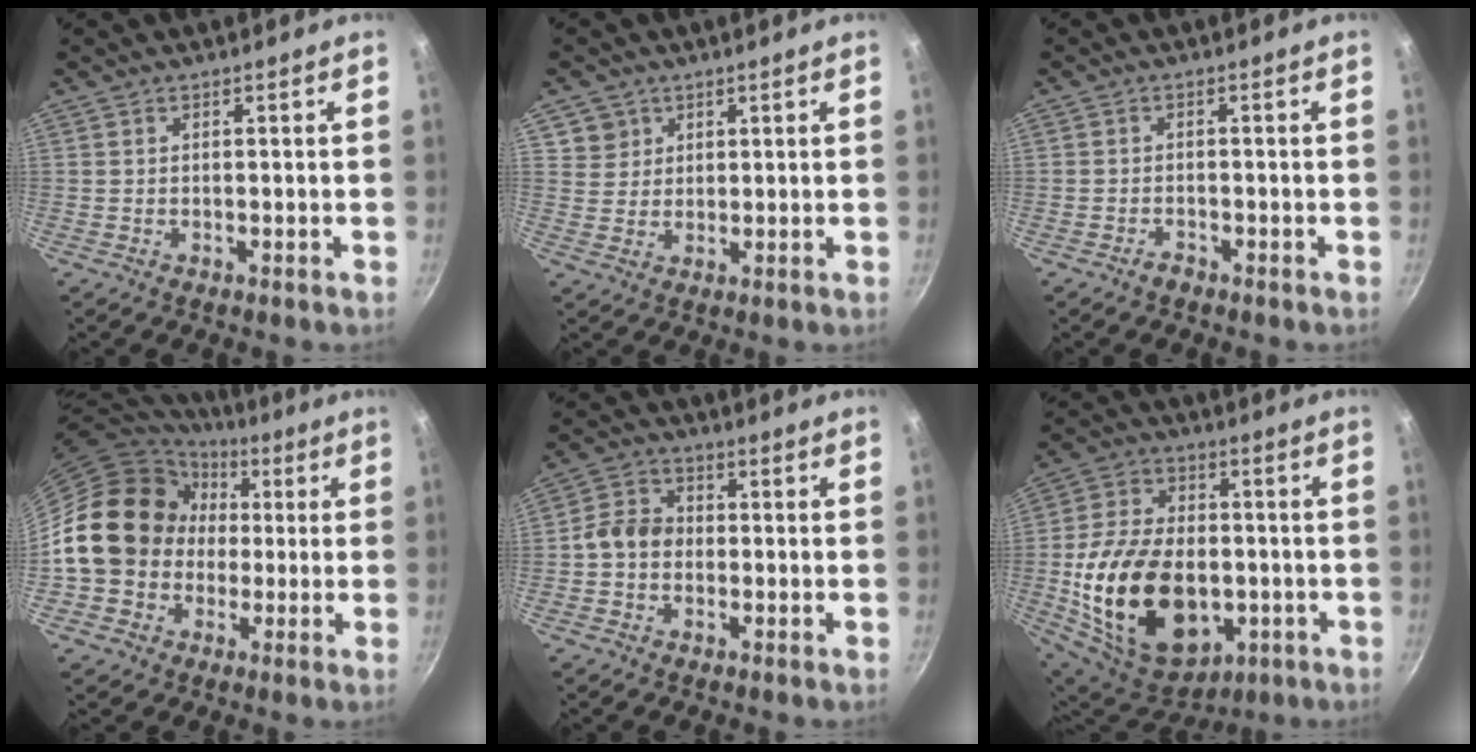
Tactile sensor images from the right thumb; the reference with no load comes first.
{"total": 4.4, "force": [2.1, 3.8, 0.2], "torque": [0.030, 0.006, 0.038]}
{"total": 1.5, "force": [-1.3, 0.7, 0.4], "torque": [-0.006, 0.017, -0.022]}
{"total": 17.9, "force": [0.2, 15.7, 8.6], "torque": [-0.125, 0.040, 0.004]}
{"total": 6.5, "force": [-0.8, 5.4, 3.6], "torque": [-0.041, 0.021, -0.029]}
{"total": 25.9, "force": [-4.4, 16.9, 19.1], "torque": [-0.329, 0.018, -0.056]}